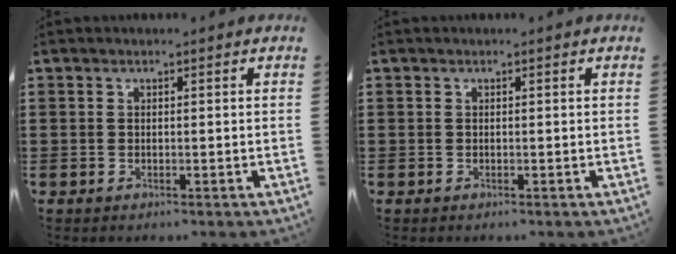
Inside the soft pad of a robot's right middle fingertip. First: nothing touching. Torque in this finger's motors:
{"motor_torque": [0.36, -0.09, -0.02, -0.01]}